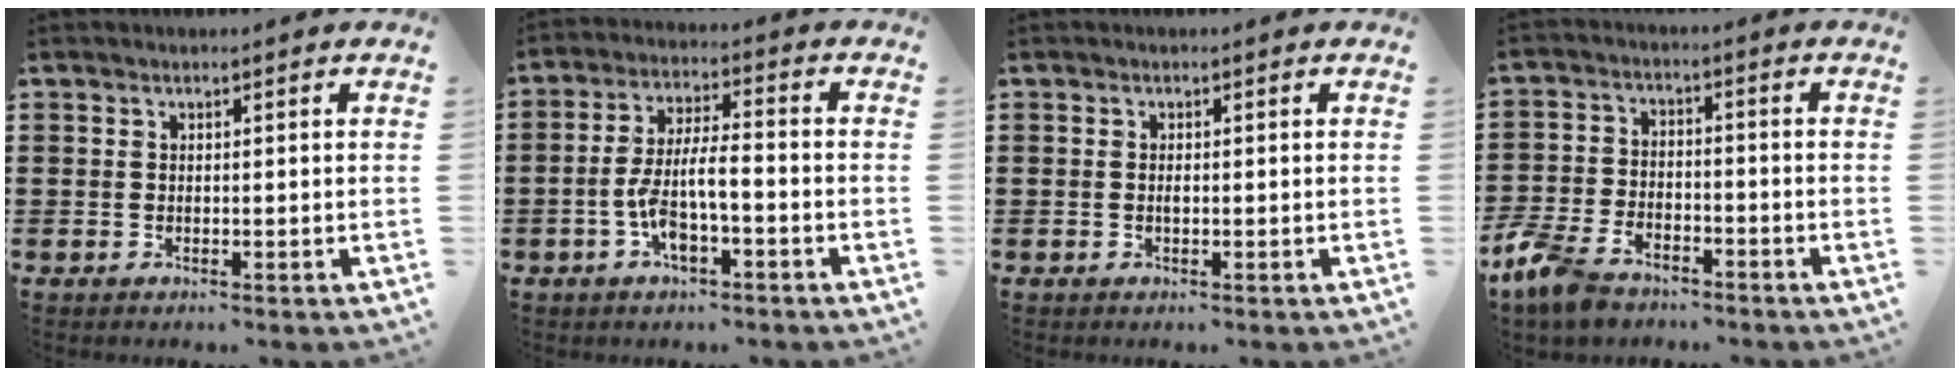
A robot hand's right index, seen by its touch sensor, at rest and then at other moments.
{"total": 7.7, "force": [-2.6, 2.5, 6.8], "torque": [-0.148, -0.003, -0.053]}
{"total": 0.7, "force": [-0.1, 0.3, 0.6], "torque": [-0.013, 0.000, -0.001]}
{"total": 5.6, "force": [-4.7, 2.1, 2.4], "torque": [-0.073, 0.000, -0.097]}